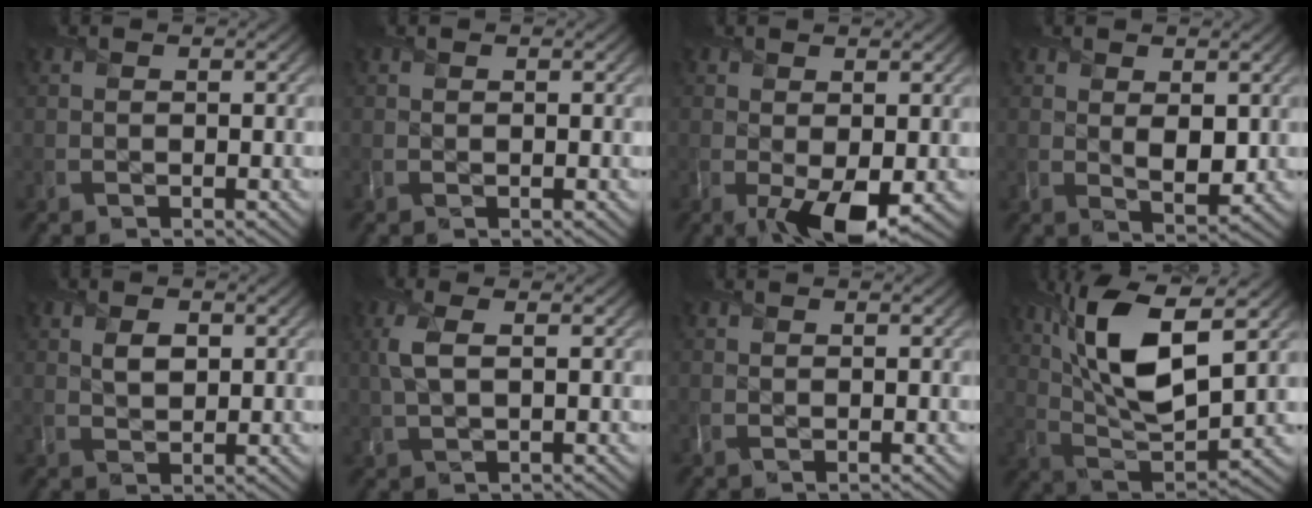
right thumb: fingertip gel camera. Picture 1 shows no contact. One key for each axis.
{"total": 0.0}
{"total": 4.1, "fx": -1.1, "fy": 1.6, "fz": 3.6, "tx": -0.063, "ty": -0.015, "tz": -0.014}
{"total": 2.9, "fx": 0.8, "fy": 1.5, "fz": 2.3, "tx": -0.047, "ty": -0.010, "tz": 0.020}
{"total": 2.2, "fx": 0.7, "fy": 1.4, "fz": 1.4, "tx": -0.030, "ty": -0.006, "tz": 0.016}
{"total": 3.8, "fx": 0.9, "fy": 1.4, "fz": 3.4, "tx": -0.090, "ty": 0.006, "tz": 0.019}
{"total": 0.0}
{"total": 12.8, "fx": 5.0, "fy": 4.7, "fz": 10.8, "tx": -0.220, "ty": -0.001, "tz": 0.097}